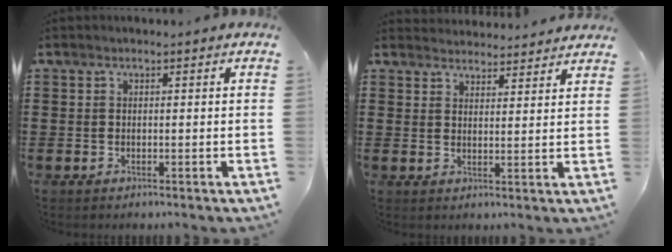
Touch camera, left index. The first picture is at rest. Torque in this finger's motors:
{"motor_torque": [1.28, -0.86, -0.04, -0.01]}